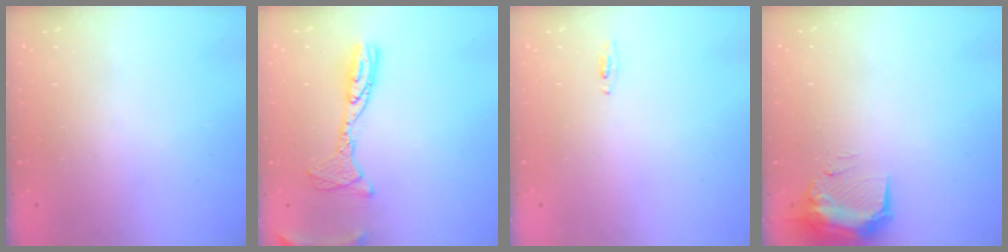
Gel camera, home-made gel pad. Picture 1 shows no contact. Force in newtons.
{"total": 13.7, "press": 13.7, "slide": 1.3}
{"total": 3.8, "press": 2.8, "slide": 2.6}
{"total": 11.4, "press": 10.0, "slide": 5.4}